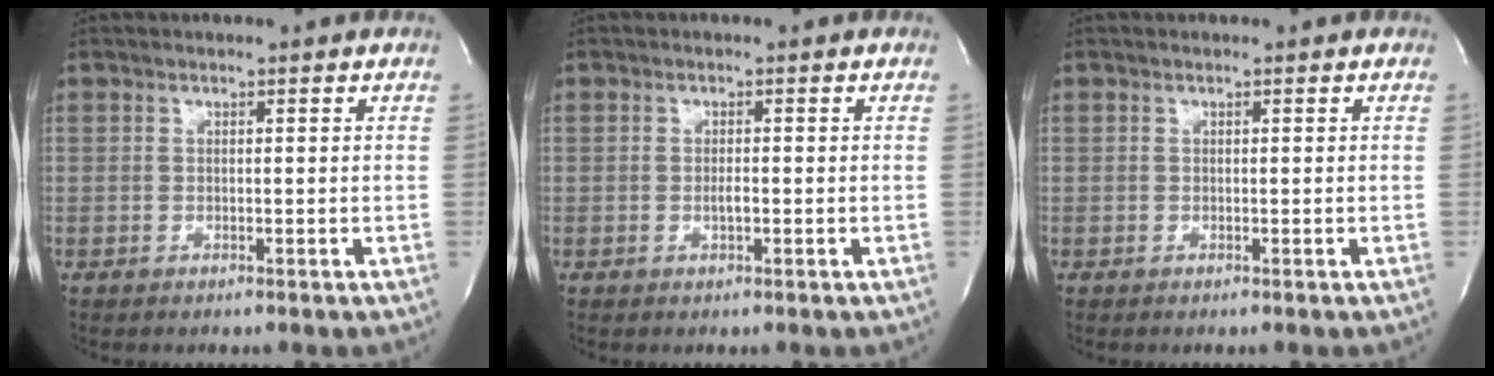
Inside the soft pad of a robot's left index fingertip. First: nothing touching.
{"total": 1.1, "force": [-0.3, 0.2, 1.0], "torque": [-0.020, -0.003, -0.007]}
{"total": 0.0}